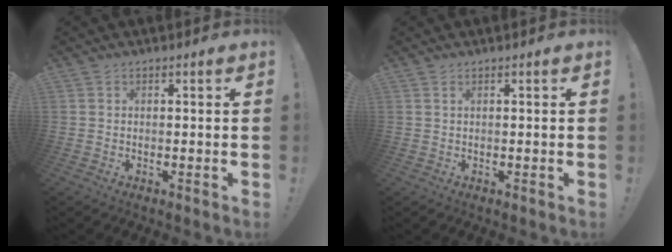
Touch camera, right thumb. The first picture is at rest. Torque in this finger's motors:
{"motor_torque": [-0.16, -0.13, -0.03, 0.08, -0.05]}